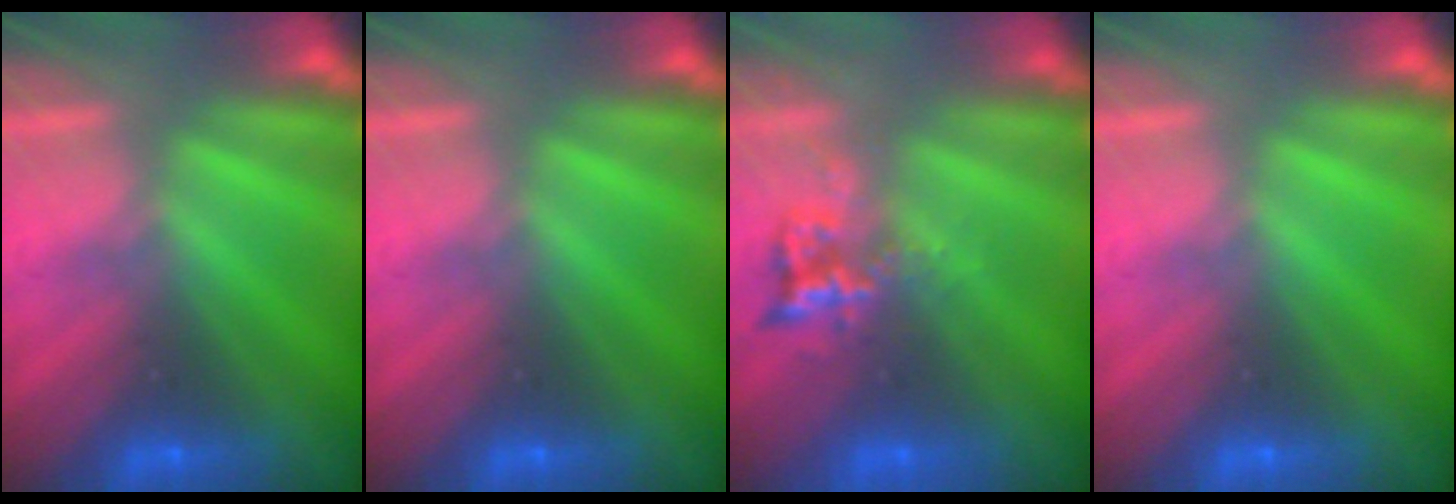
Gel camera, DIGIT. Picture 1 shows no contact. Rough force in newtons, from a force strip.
{"total": 0.0}
{"total": 2.4}
{"total": 0.0}